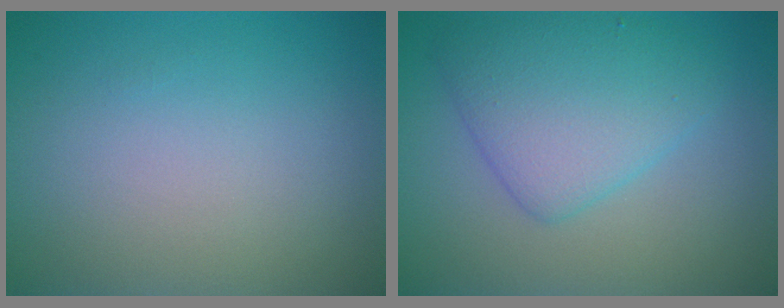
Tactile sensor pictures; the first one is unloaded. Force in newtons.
{"total": 5.1, "press": 5.1, "slide": 0.2}